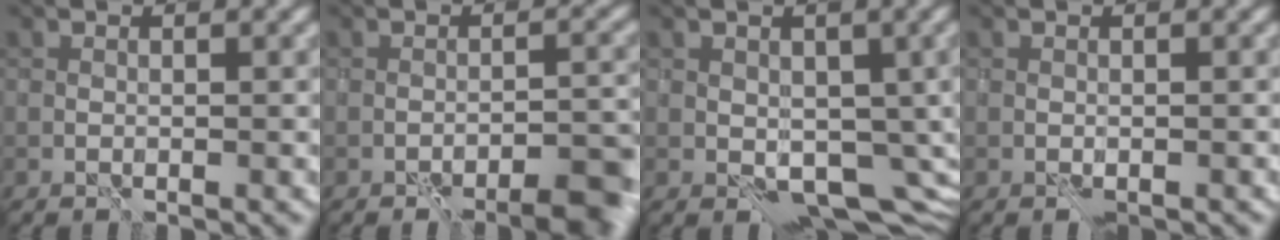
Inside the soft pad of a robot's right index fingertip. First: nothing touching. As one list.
[{"total": 5.7, "force": [-4.6, 1.5, 3.0], "torque": [-0.035, 0.011, -0.056]}, {"total": 6.5, "force": [-1.3, 4.4, 4.7], "torque": [-0.057, -0.010, -0.018]}, {"total": 1.0, "force": [-0.9, 0.4, 0.4], "torque": [-0.009, 0.001, -0.013]}]